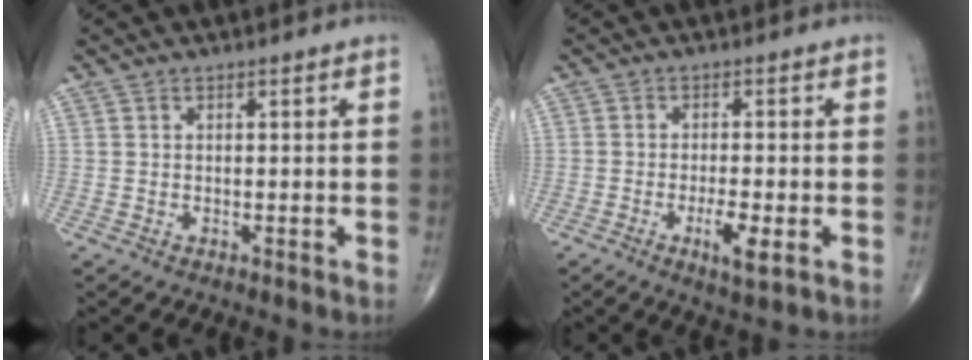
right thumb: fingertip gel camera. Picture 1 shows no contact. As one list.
[{"total": 5.0, "force": [-1.8, 1.2, 4.5], "torque": [-0.082, -0.004, -0.029]}]